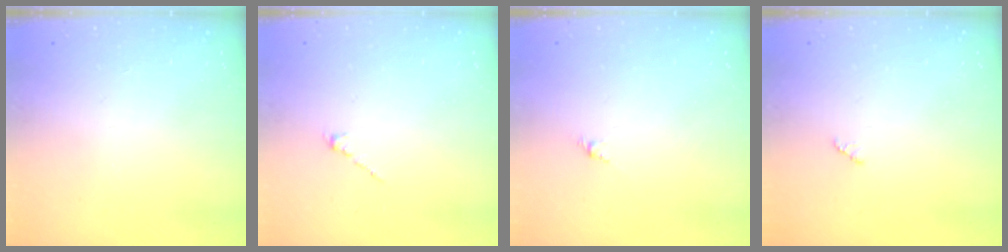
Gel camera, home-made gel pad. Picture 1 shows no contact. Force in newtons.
{"total": 0.0}
{"total": 1.6, "press": 1.5, "slide": 0.5}
{"total": 2.8, "press": 2.8, "slide": 0.4}